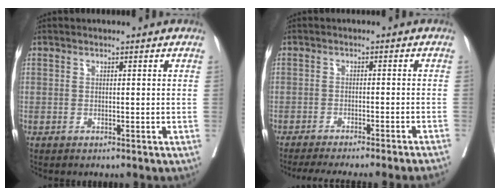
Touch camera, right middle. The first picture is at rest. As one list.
[{"total": 13.0, "force": [-11.5, -1.2, 5.9], "torque": [-0.063, -0.032, -0.155]}]